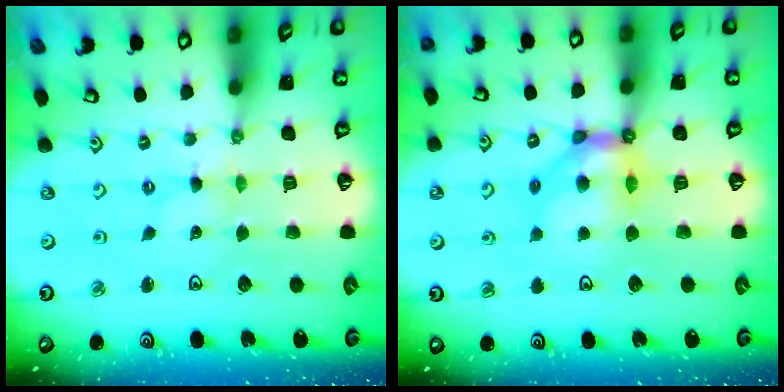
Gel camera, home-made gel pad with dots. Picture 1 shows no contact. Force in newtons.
{"total": 10.1, "press": 10.1, "slide": 0.9}